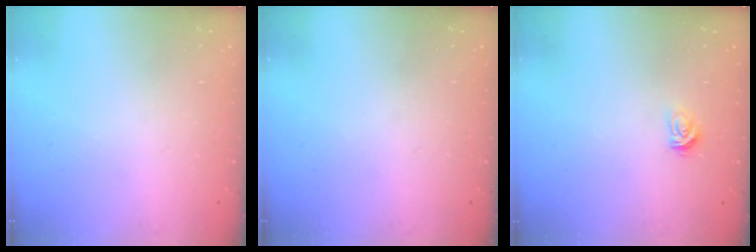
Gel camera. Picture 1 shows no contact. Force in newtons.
{"total": 0.0}
{"total": 3.4, "press": 3.4, "slide": 0.4}